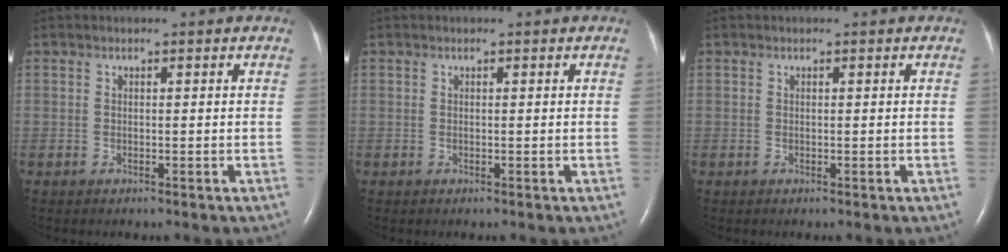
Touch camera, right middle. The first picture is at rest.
{"total": 0.0}
{"total": 0.0}